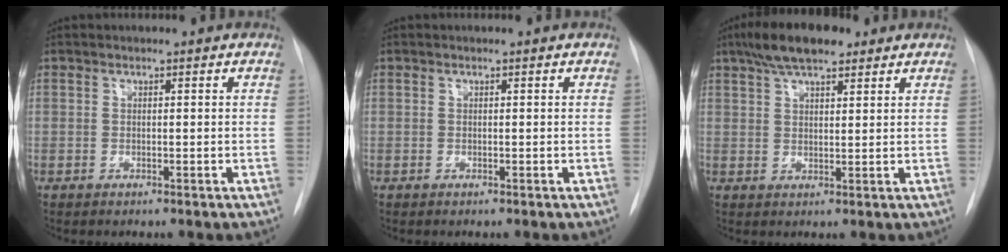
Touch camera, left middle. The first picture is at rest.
{"total": 0.0}
{"total": 8.2, "force": [5.9, 2.5, 5.2], "torque": [-0.098, 0.019, 0.099]}